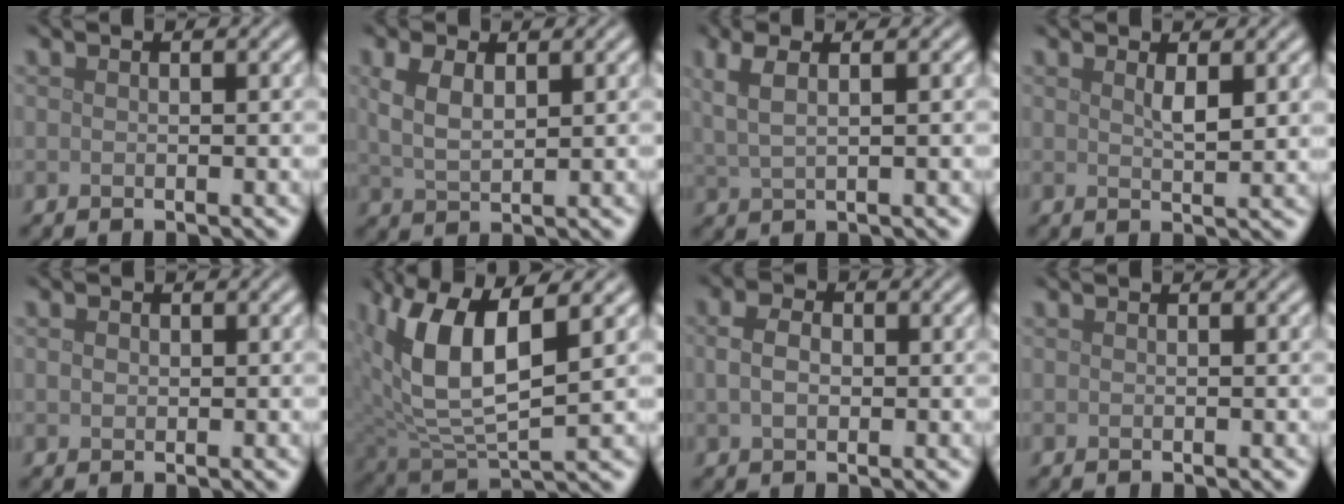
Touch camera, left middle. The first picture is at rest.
{"total": 3.2, "force": [1.2, 1.6, 2.5], "torque": [-0.058, 0.001, 0.027]}
{"total": 3.3, "force": [1.5, 1.2, 2.7], "torque": [-0.056, 0.004, 0.029]}
{"total": 1.7, "force": [0.8, 0.3, 1.5], "torque": [-0.028, -0.003, 0.015]}
{"total": 0.9, "force": [0.1, 0.8, 0.4], "torque": [-0.011, 0.000, 0.001]}
{"total": 9.1, "force": [2.8, 3.9, 7.8], "torque": [-0.169, 0.000, 0.050]}
{"total": 2.6, "force": [0.3, 1.9, 1.8], "torque": [-0.047, 0.005, 0.006]}
{"total": 0.0}